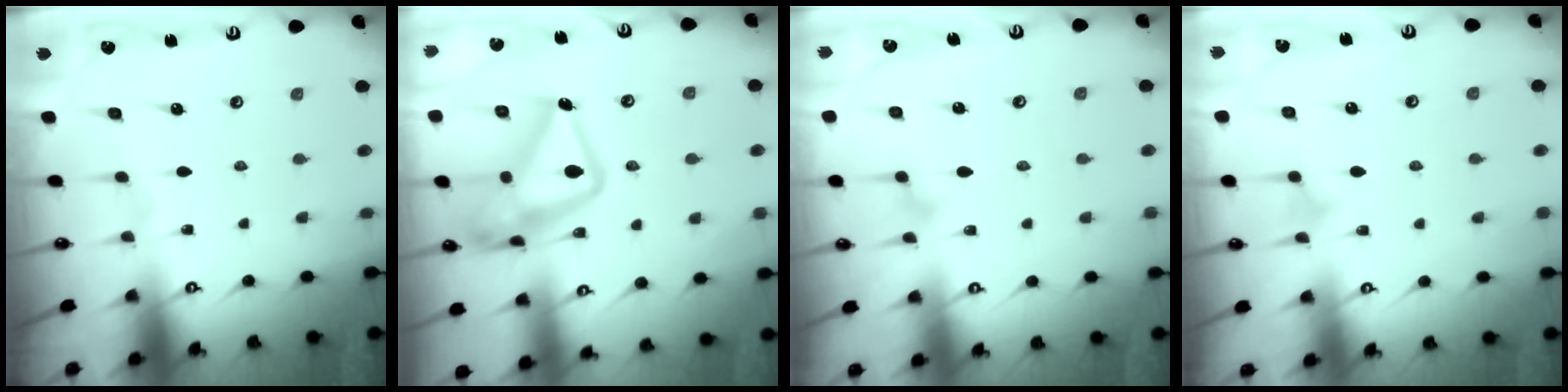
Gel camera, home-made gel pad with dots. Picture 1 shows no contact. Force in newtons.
{"total": 22.2, "press": 22.2, "slide": 1.6}
{"total": 7.3, "press": 7.2, "slide": 0.7}
{"total": 5.8, "press": 5.8, "slide": 0.4}